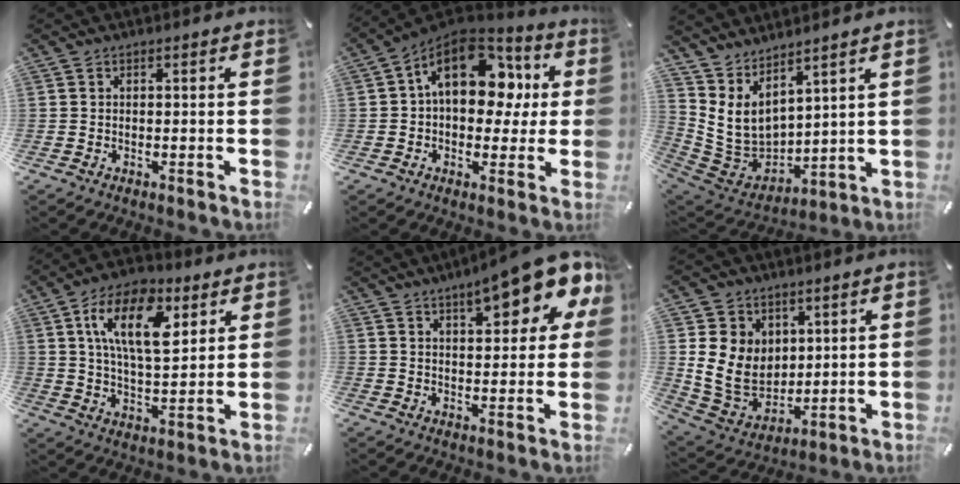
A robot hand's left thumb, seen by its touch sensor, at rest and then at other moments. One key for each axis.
{"total": 18.0, "fx": 5.2, "fy": 11.6, "fz": 12.7, "tx": -0.198, "ty": -0.019, "tz": 0.088}
{"total": 8.8, "fx": 5.6, "fy": 6.2, "fz": 2.9, "tx": -0.077, "ty": -0.053, "tz": 0.118}
{"total": 15.9, "fx": 7.0, "fy": 8.2, "fz": 11.7, "tx": -0.204, "ty": -0.006, "tz": 0.122}
{"total": 14.6, "fx": 9.4, "fy": 4.8, "fz": 10.0, "tx": -0.140, "ty": -0.048, "tz": 0.155}
{"total": 12.0, "fx": 2.3, "fy": 10.6, "fz": 5.0, "tx": -0.115, "ty": -0.020, "tz": 0.049}